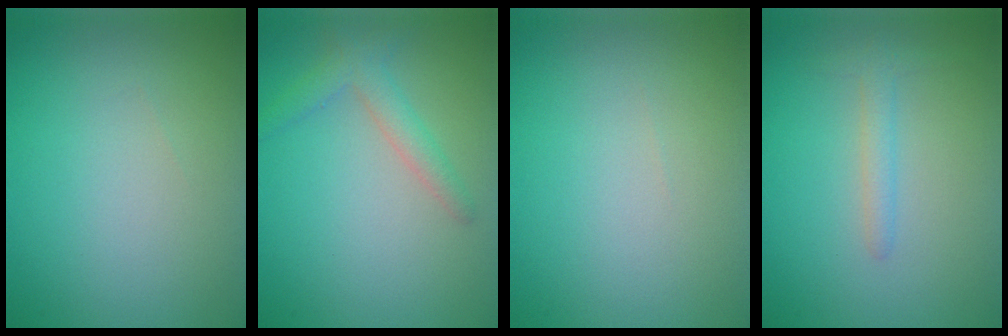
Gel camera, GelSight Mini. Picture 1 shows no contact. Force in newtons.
{"total": 2.3, "press": 2.3, "slide": 0.1}
{"total": 0.0}
{"total": 1.5, "press": 1.5, "slide": 0.1}